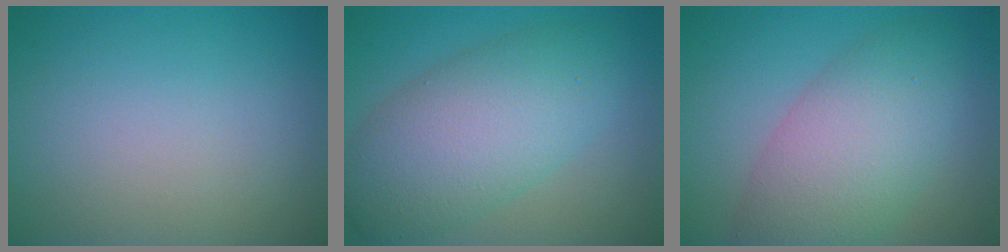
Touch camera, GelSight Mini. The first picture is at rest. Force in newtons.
{"total": 8.3, "press": 8.3, "slide": 0.1}
{"total": 7.4, "press": 7.4, "slide": 0.2}